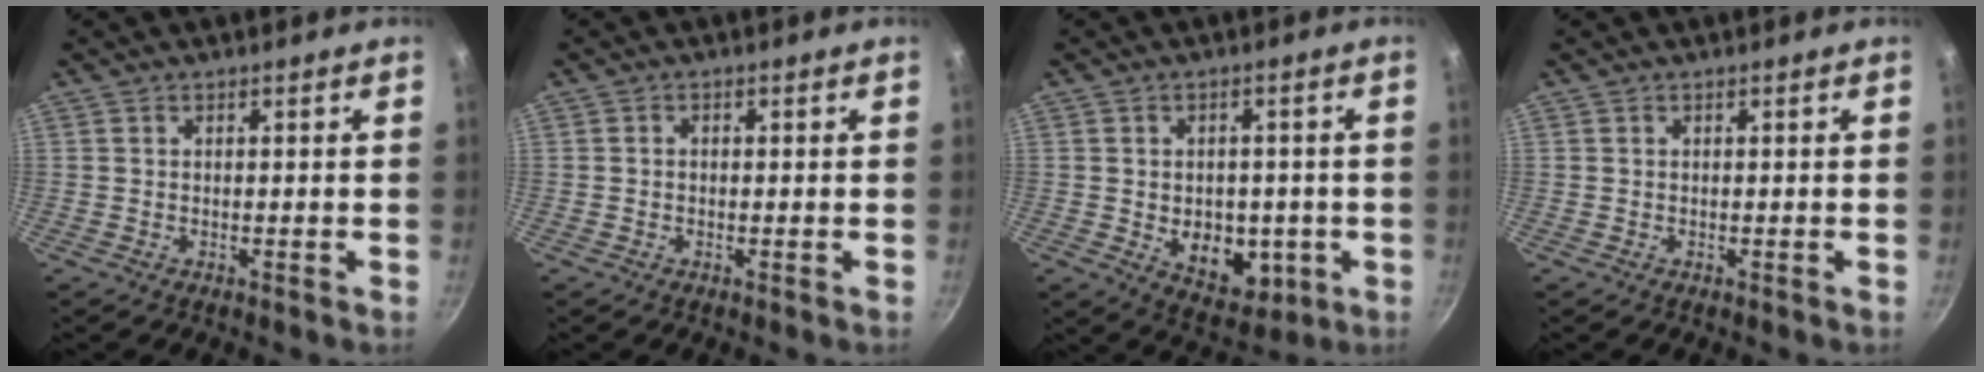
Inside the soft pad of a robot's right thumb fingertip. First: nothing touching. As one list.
[{"total": 0.8, "force": [-0.1, 0.6, 0.5], "torque": [-0.009, 0.005, -0.002]}, {"total": 10.5, "force": [-2.0, 7.4, 7.1], "torque": [-0.065, -0.008, -0.013]}, {"total": 0.0}]